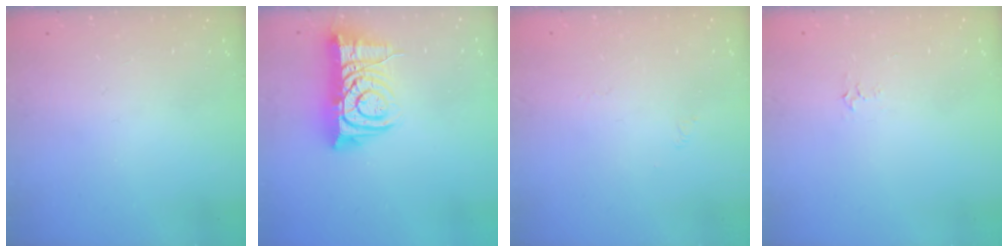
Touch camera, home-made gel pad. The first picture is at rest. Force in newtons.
{"total": 12.5, "press": 12.4, "slide": 1.3}
{"total": 1.7, "press": 1.6, "slide": 0.4}
{"total": 3.2, "press": 3.1, "slide": 0.5}